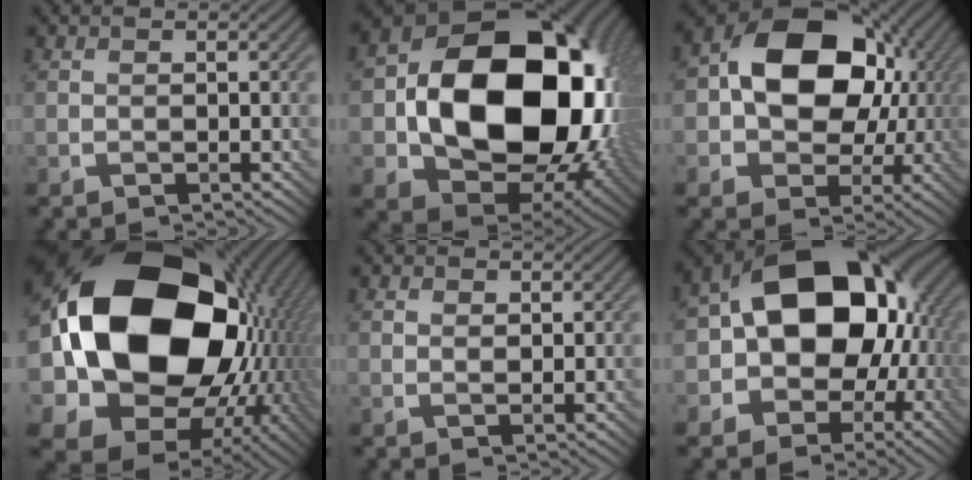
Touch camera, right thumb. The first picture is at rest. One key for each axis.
{"total": 20.2, "fx": 0.6, "fy": 14.8, "fz": 13.8, "tx": -0.265, "ty": -0.042, "tz": 0.043}
{"total": 15.5, "fx": 1.8, "fy": 11.4, "fz": 10.3, "tx": -0.161, "ty": 0.012, "tz": 0.024}
{"total": 23.8, "fx": 2.5, "fy": 17.8, "fz": 15.6, "tx": -0.328, "ty": -0.060, "tz": 0.077}
{"total": 1.0, "fx": 0.5, "fy": 0.6, "fz": 0.6, "tx": -0.009, "ty": -0.003, "tz": 0.010}
{"total": 17.3, "fx": -0.4, "fy": 12.9, "fz": 11.5, "tx": -0.177, "ty": -0.003, "tz": -0.016}